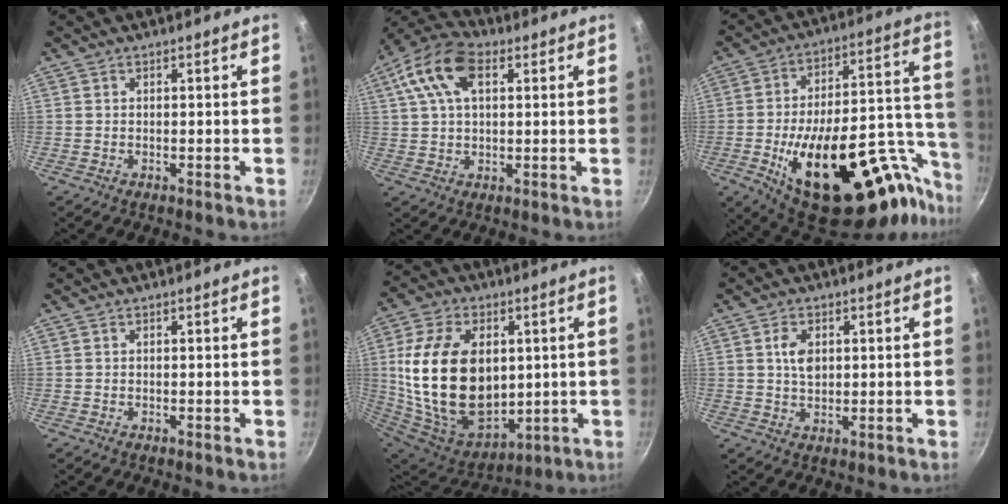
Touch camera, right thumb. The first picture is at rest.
{"total": 12.5, "force": [4.2, 7.1, 9.4], "torque": [-0.178, 0.017, 0.060]}
{"total": 35.1, "force": [-15.8, 15.2, 27.4], "torque": [-0.325, 0.074, -0.221]}
{"total": 0.0}
{"total": 25.9, "force": [2.4, 16.7, 19.7], "torque": [-0.345, -0.012, 0.064]}
{"total": 4.6, "force": [1.1, 3.0, 3.3], "torque": [-0.050, -0.004, 0.019]}